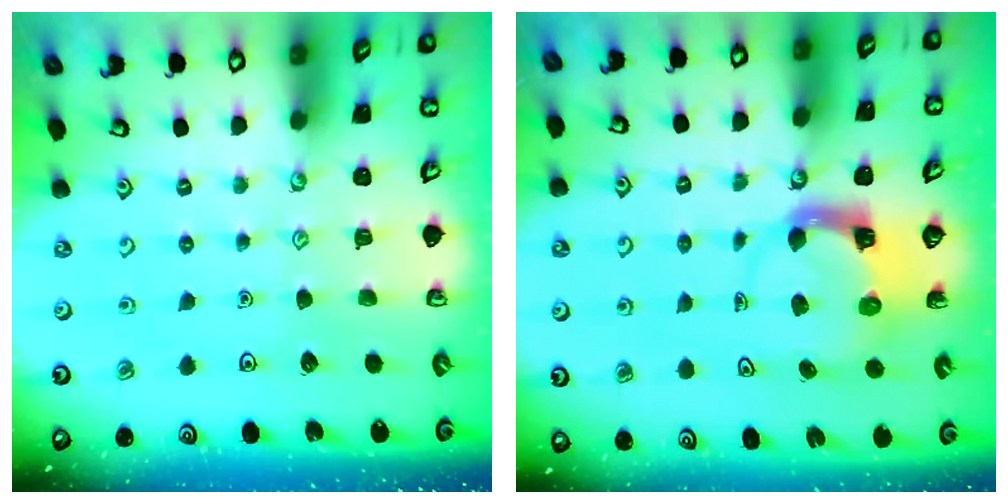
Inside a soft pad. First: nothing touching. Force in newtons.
{"total": 3.8, "press": 3.8, "slide": 0.5}